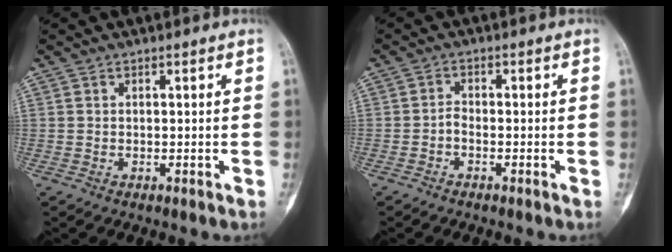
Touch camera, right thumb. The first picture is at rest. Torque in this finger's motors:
{"motor_torque": [0.07, 0.06, 0.16, 0.12, 0.02]}